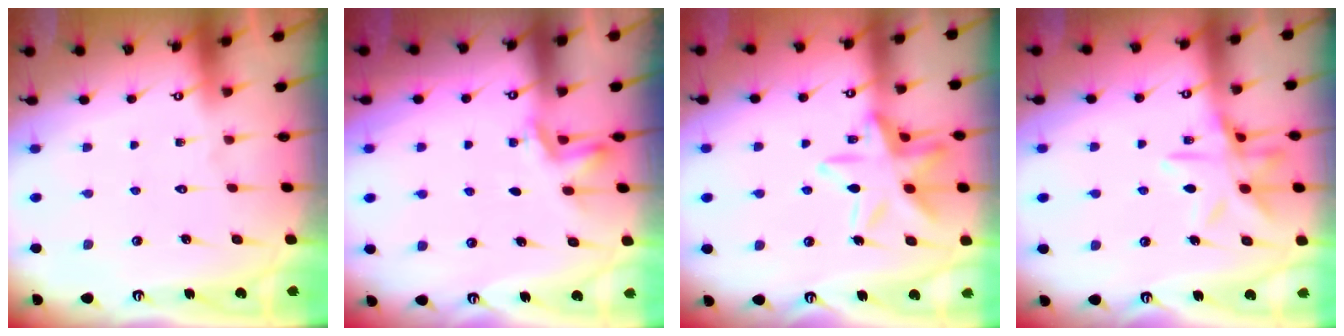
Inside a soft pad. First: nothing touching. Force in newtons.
{"total": 2.0, "press": 1.7, "slide": 1.0}
{"total": 15.0, "press": 15.0, "slide": 1.1}
{"total": 12.7, "press": 12.7, "slide": 1.0}